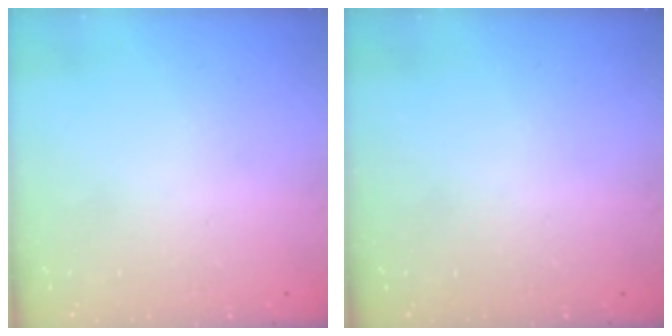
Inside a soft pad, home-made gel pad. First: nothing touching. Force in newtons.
{"total": 0.0}